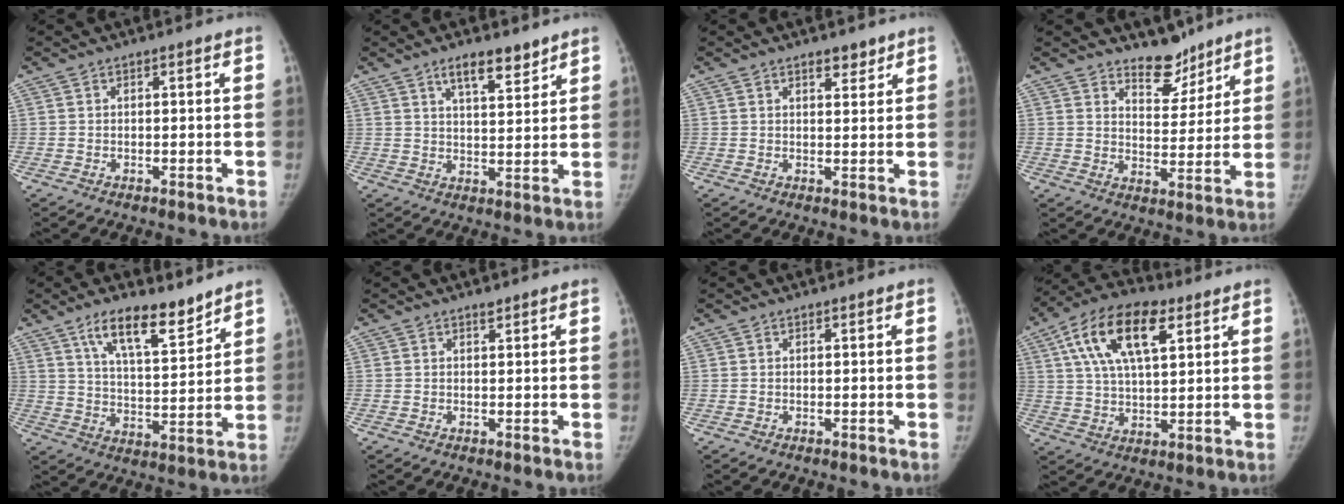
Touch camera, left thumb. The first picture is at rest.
{"total": 7.0, "force": [5.0, 2.2, 4.4], "torque": [-0.052, -0.035, 0.081]}
{"total": 2.8, "force": [2.1, 1.3, 1.4], "torque": [-0.008, -0.014, 0.031]}
{"total": 7.9, "force": [6.6, 3.8, 2.2], "torque": [0.000, -0.053, 0.109]}
{"total": 12.2, "force": [8.5, 4.0, 7.8], "torque": [-0.107, -0.055, 0.151]}
{"total": 0.9, "force": [0.7, 0.3, 0.3], "torque": [-0.003, -0.005, 0.011]}
{"total": 0.0}
{"total": 16.2, "force": [6.8, 7.6, 12.6], "torque": [-0.213, 0.000, 0.115]}